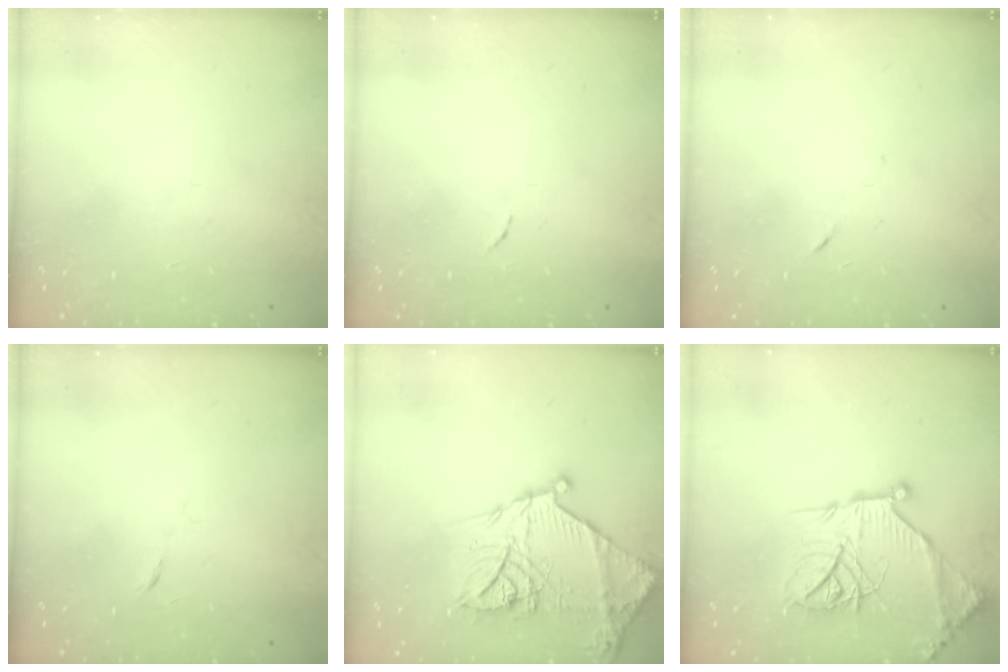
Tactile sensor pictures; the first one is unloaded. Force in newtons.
{"total": 3.3, "press": 3.3, "slide": 0.1}
{"total": 4.5, "press": 4.5, "slide": 0.6}
{"total": 3.9, "press": 3.8, "slide": 0.9}
{"total": 22.3, "press": 22.2, "slide": 2.0}
{"total": 20.2, "press": 20.1, "slide": 1.9}